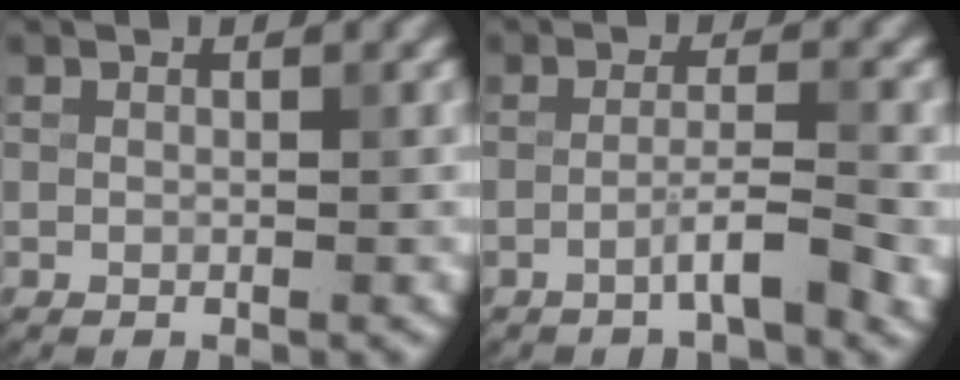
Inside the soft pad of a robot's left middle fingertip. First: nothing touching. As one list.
[{"total": 3.3, "force": [-1.6, 0.3, 2.9], "torque": [-0.047, 0.011, -0.034]}]